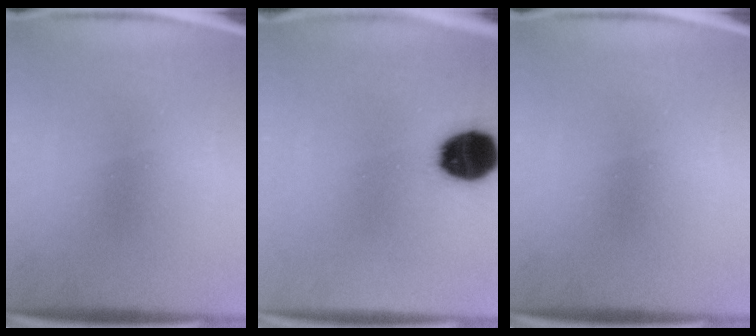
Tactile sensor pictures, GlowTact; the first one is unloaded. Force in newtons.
{"total": 14.6}
{"total": 0.0}